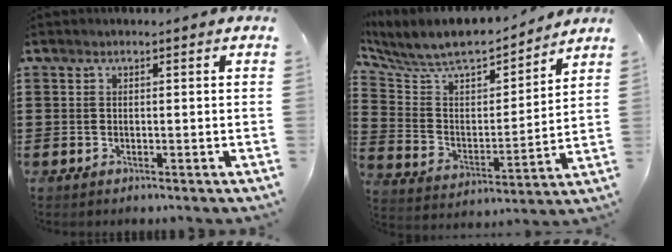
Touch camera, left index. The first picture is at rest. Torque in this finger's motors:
{"motor_torque": [2.14, 0.00, 0.52, 0.14]}